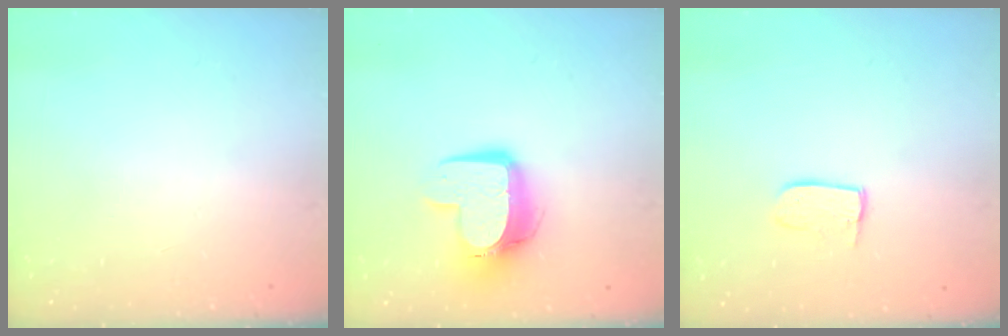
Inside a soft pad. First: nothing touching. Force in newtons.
{"total": 13.5, "press": 13.4, "slide": 1.3}
{"total": 6.3, "press": 6.3, "slide": 0.5}